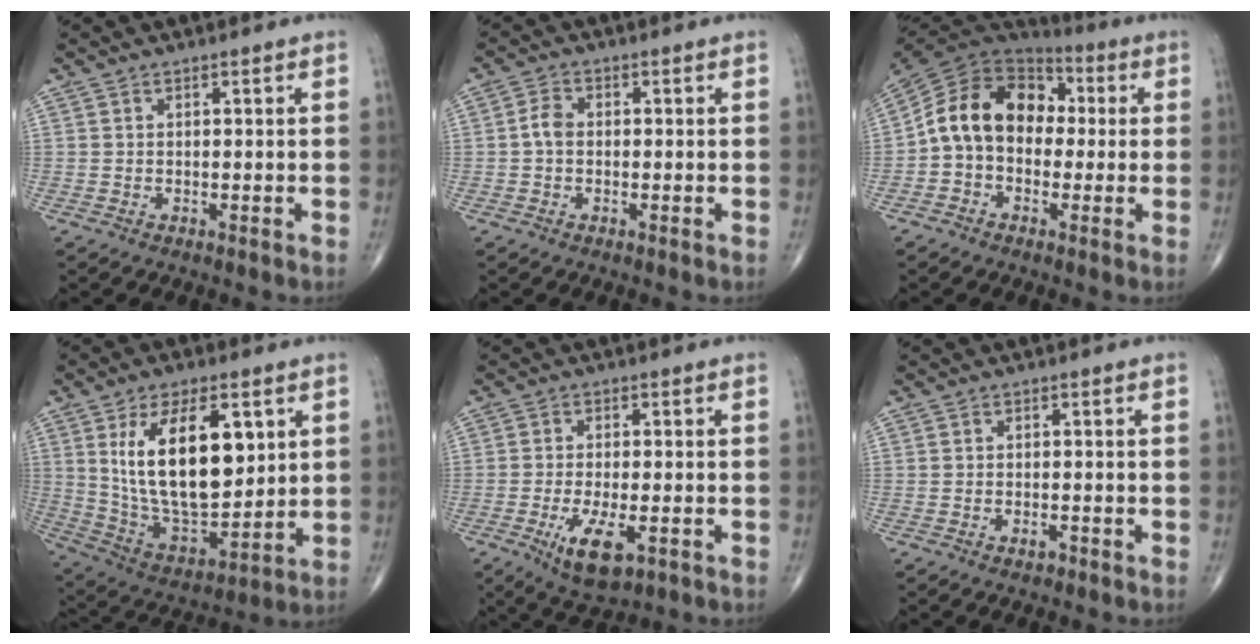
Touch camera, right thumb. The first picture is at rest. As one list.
[{"total": 2.9, "force": [-0.3, 2.0, 2.0], "torque": [-0.034, 0.009, -0.012]}, {"total": 15.2, "force": [0.1, 11.3, 10.2], "torque": [-0.154, 0.045, -0.011]}, {"total": 20.4, "force": [5.5, 10.0, 17.0], "torque": [-0.275, -0.029, 0.112]}, {"total": 8.3, "force": [-3.2, 3.2, 6.9], "torque": [-0.123, -0.009, -0.048]}, {"total": 1.3, "force": [-0.9, 0.5, 0.8], "torque": [-0.013, 0.002, -0.015]}]